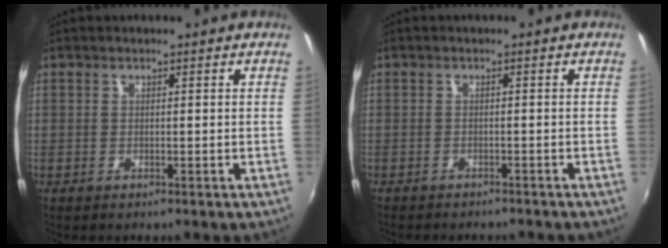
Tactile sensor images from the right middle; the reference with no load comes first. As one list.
[{"total": 4.1, "force": [-3.7, 0.9, 1.3], "torque": [-0.035, -0.012, -0.054]}]